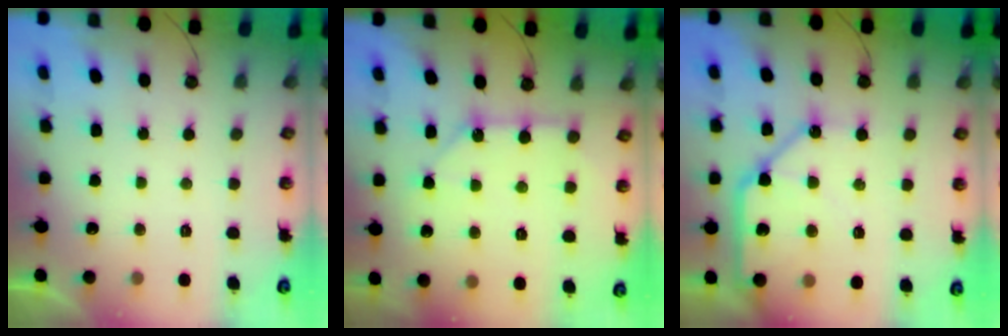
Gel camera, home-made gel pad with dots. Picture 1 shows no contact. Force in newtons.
{"total": 10.3, "press": 10.2, "slide": 1.1}
{"total": 15.5, "press": 15.4, "slide": 1.7}